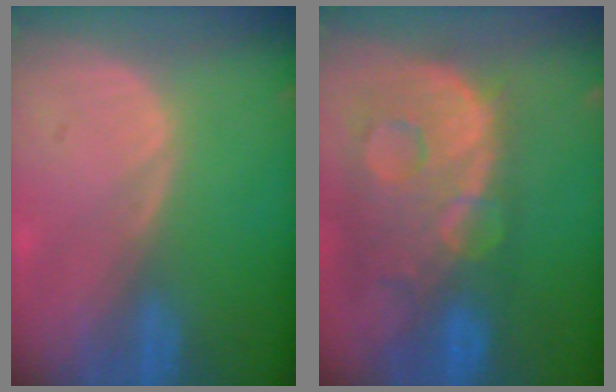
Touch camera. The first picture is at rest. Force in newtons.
{"total": 13.6, "press": 11.1, "slide": 8.0}